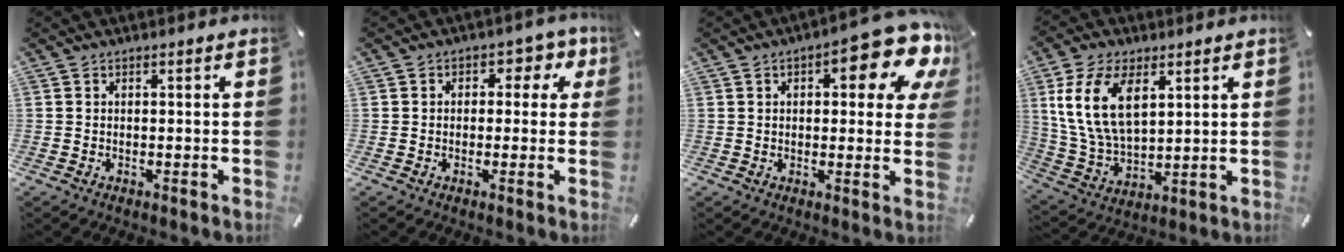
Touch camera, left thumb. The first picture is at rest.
{"total": 4.5, "force": [0.6, 3.4, 2.9], "torque": [-0.030, 0.004, 0.001]}
{"total": 14.8, "force": [6.9, 5.8, 11.8], "torque": [-0.146, -0.042, 0.110]}
{"total": 13.9, "force": [5.3, 8.4, 9.7], "torque": [-0.238, -0.004, 0.095]}